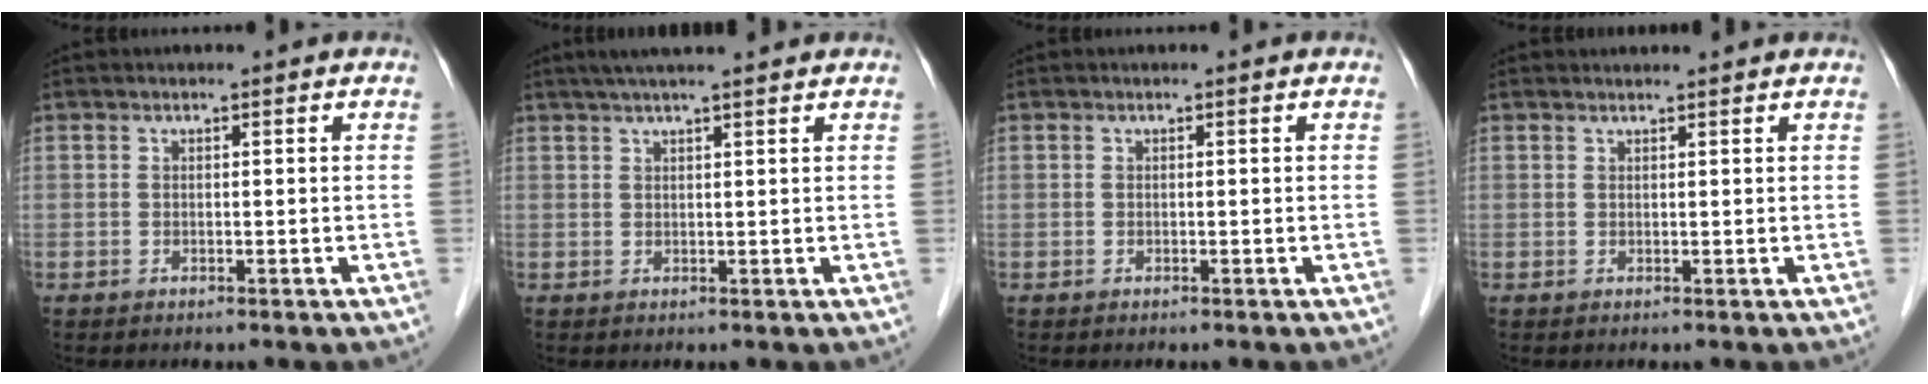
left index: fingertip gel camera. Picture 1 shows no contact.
{"total": 8.0, "force": [6.6, 0.2, 4.5], "torque": [-0.067, 0.033, 0.094]}
{"total": 0.0}
{"total": 2.3, "force": [2.2, 0.1, 0.4], "torque": [-0.009, 0.016, 0.030]}